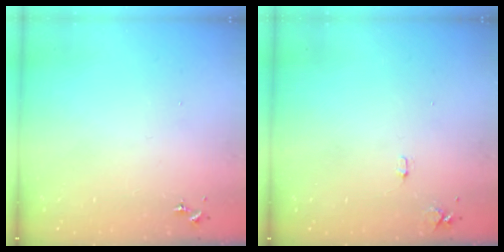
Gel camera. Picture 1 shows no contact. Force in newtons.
{"total": 5.2, "press": 5.1, "slide": 0.8}